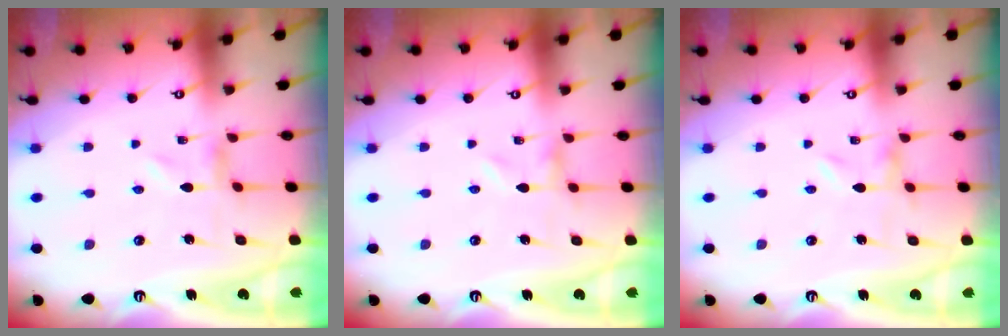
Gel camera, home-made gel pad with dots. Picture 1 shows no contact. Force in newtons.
{"total": 0.0}
{"total": 0.0}